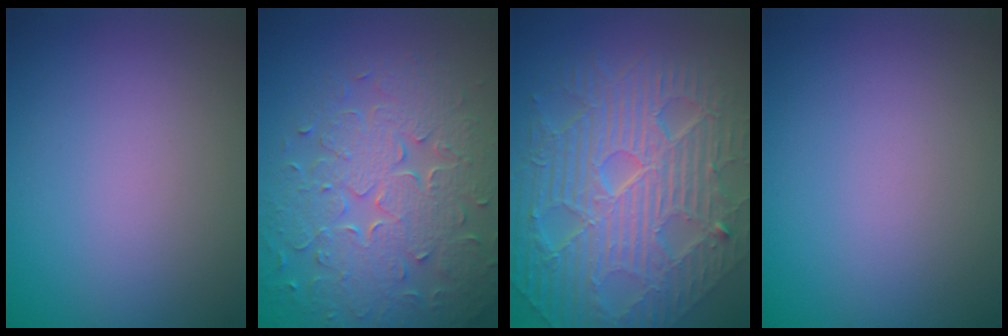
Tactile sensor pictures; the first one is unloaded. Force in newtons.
{"total": 8.1, "press": 5.9, "slide": 5.6}
{"total": 11.5, "press": 7.6, "slide": 8.7}
{"total": 0.0}